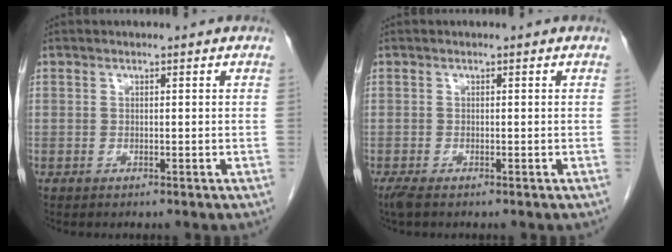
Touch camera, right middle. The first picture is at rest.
{"total": 1.7, "force": [-1.3, 0.4, 1.0], "torque": [-0.025, -0.008, -0.024]}